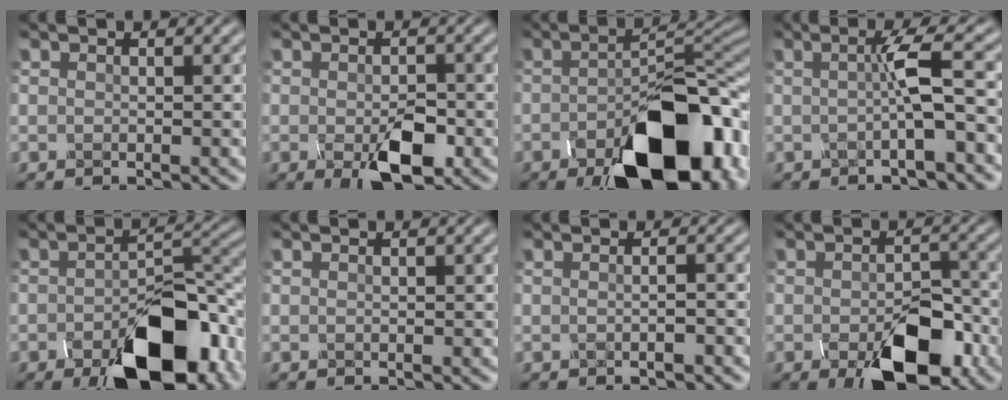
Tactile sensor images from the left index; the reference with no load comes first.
{"total": 4.4, "force": [-1.6, 2.1, 3.6], "torque": [-0.065, -0.003, -0.024]}
{"total": 13.4, "force": [-6.6, 6.1, 9.9], "torque": [-0.140, -0.014, -0.096]}
{"total": 3.8, "force": [-0.4, 0.2, 3.8], "torque": [-0.061, 0.013, -0.013]}
{"total": 10.8, "force": [-5.4, 4.9, 7.9], "torque": [-0.116, -0.004, -0.075]}
{"total": 0.0}
{"total": 1.6, "force": [-0.7, 0.5, 1.4], "torque": [-0.001, 0.007, -0.021]}
{"total": 7.4, "force": [-3.5, 3.6, 5.5], "torque": [-0.083, 0.000, -0.050]}